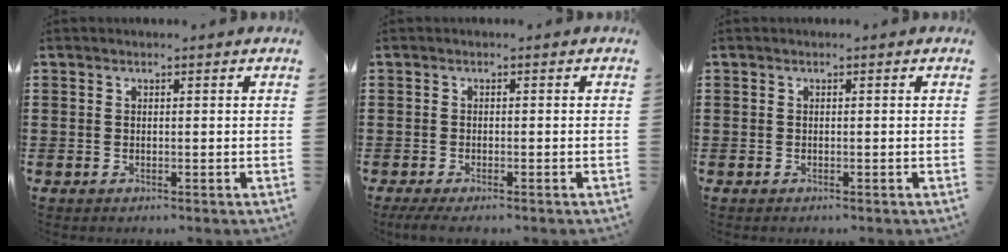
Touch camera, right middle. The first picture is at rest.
{"total": 1.2, "force": [-1.0, 0.1, 0.7], "torque": [-0.013, -0.003, -0.019]}
{"total": 0.0}